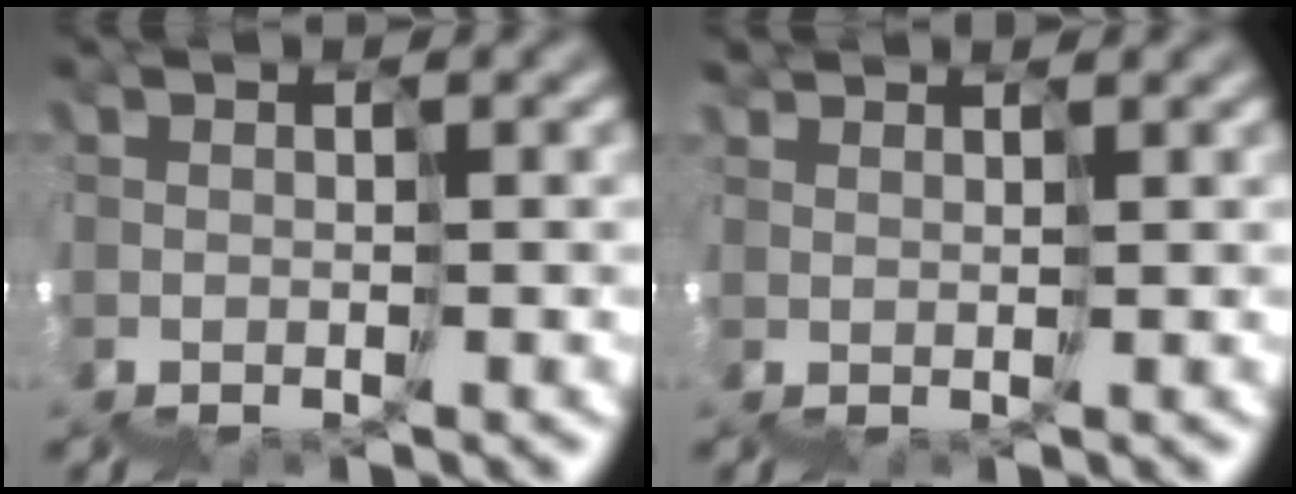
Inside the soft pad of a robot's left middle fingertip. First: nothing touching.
{"total": 1.7, "force": [1.6, -0.1, -0.4], "torque": [0.017, 0.021, 0.026]}